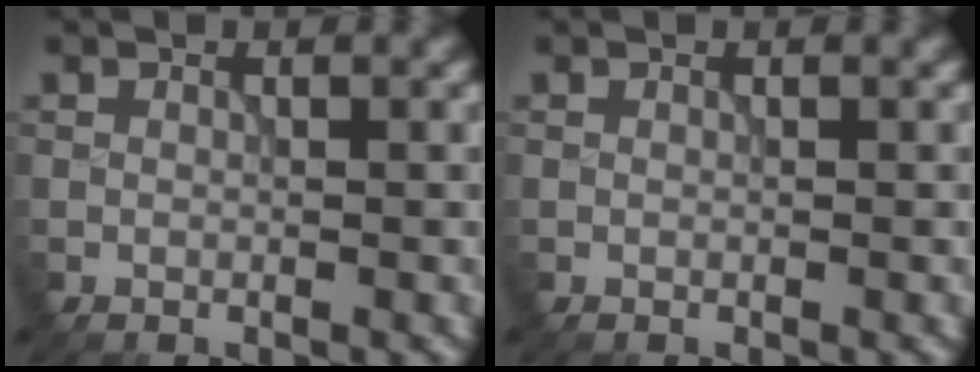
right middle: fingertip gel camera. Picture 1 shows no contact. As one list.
[{"total": 0.0}]